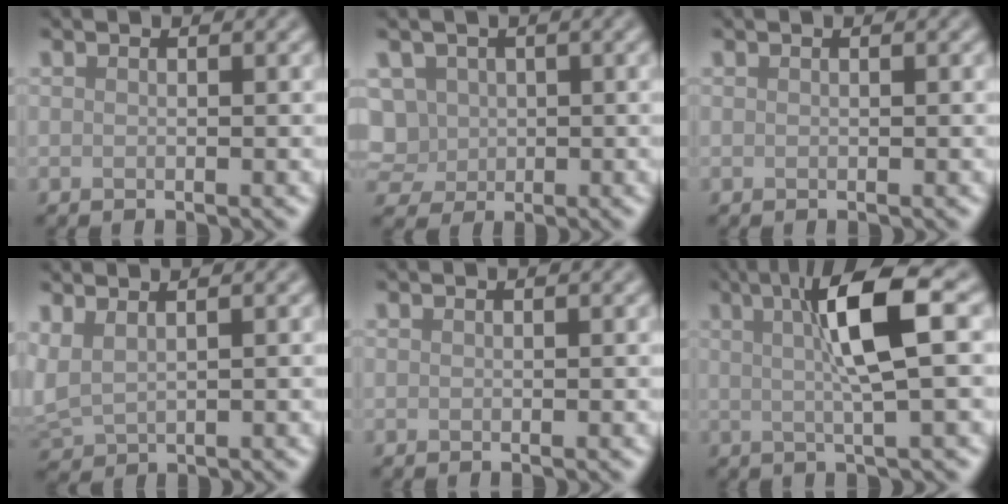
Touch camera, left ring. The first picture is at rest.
{"total": 8.0, "force": [-0.1, 7.3, 3.1], "torque": [-0.061, 0.017, -0.030]}
{"total": 0.0}
{"total": 1.7, "force": [1.1, 0.9, 1.0], "torque": [-0.038, -0.001, 0.034]}
{"total": 0.0}
{"total": 6.2, "force": [1.6, 0.8, 5.9], "torque": [-0.094, 0.015, 0.029]}